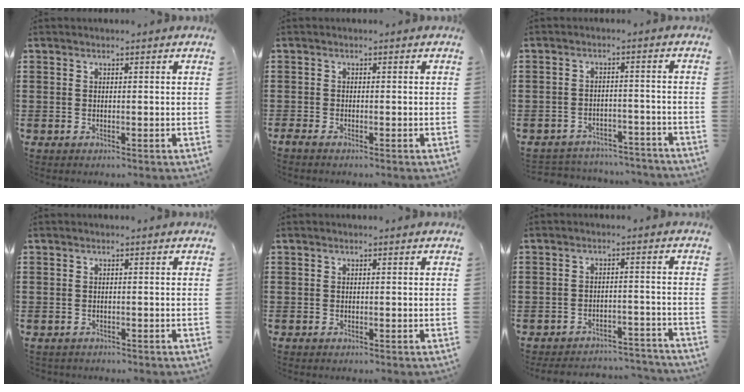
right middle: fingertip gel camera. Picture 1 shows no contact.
{"total": 0.7, "force": [-0.6, 0.1, 0.4], "torque": [-0.009, -0.005, -0.010]}
{"total": 3.6, "force": [-3.6, 0.4, -0.1], "torque": [-0.006, 0.000, -0.076]}
{"total": 0.7, "force": [-0.7, 0.1, -0.1], "torque": [-0.001, 0.000, -0.015]}
{"total": 0.0}
{"total": 4.0, "force": [-3.9, 0.3, 0.4], "torque": [-0.011, 0.001, -0.082]}